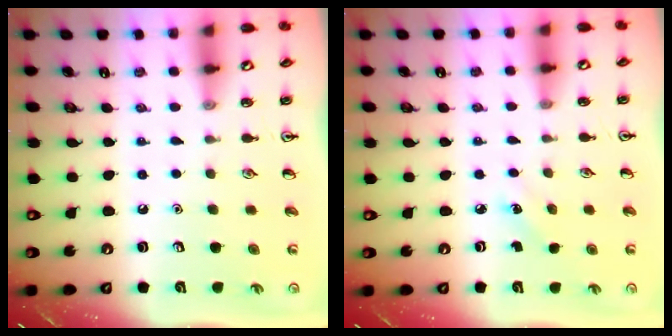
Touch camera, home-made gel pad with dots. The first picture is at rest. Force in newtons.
{"total": 1.9, "press": 1.7, "slide": 0.8}